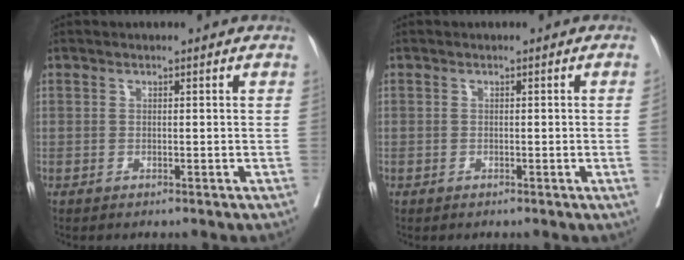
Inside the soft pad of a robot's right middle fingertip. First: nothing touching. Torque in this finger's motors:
{"motor_torque": [0.35, -0.25, -0.85, -0.21]}